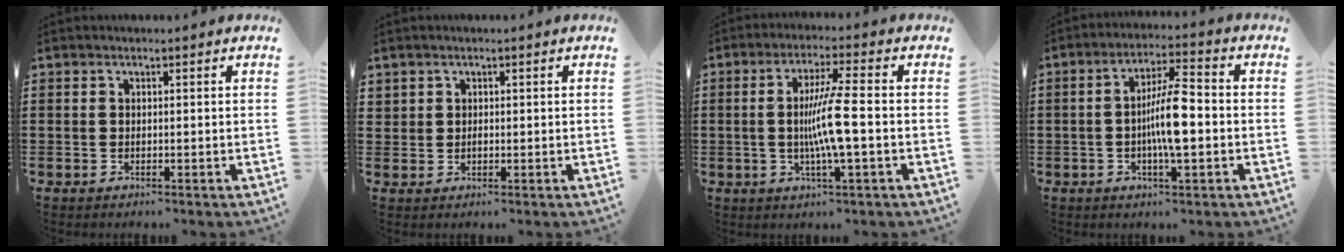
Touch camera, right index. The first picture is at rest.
{"total": 1.2, "force": [0.5, 1.0, 0.3], "torque": [-0.008, 0.002, 0.010]}
{"total": 7.7, "force": [-0.8, -0.1, 7.6], "torque": [-0.141, -0.012, -0.021]}
{"total": 8.4, "force": [-1.4, 1.8, 8.1], "torque": [-0.160, -0.003, -0.031]}